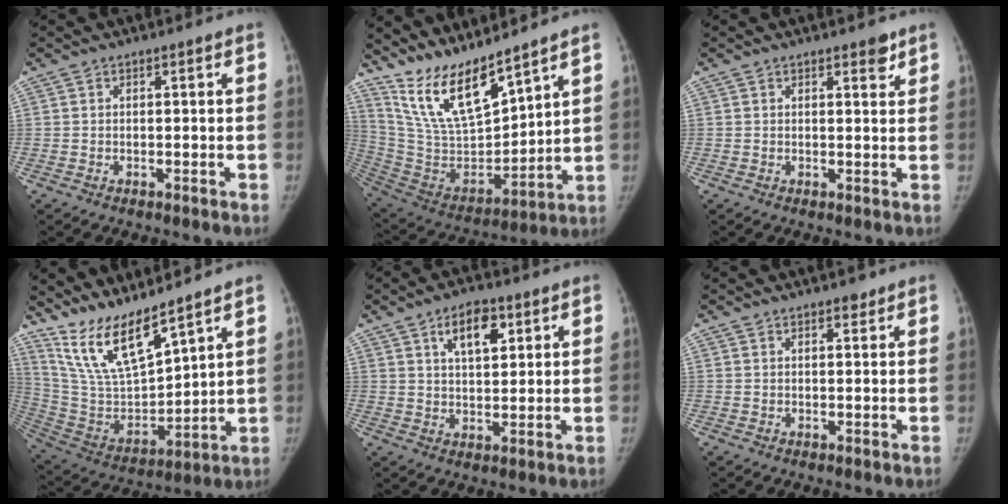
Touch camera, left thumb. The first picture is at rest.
{"total": 16.7, "force": [13.5, 4.0, 9.0], "torque": [-0.142, -0.080, 0.274]}
{"total": 2.3, "force": [1.6, 0.9, 1.3], "torque": [-0.008, -0.010, 0.021]}
{"total": 14.8, "force": [12.0, 2.9, 8.1], "torque": [-0.139, -0.070, 0.251]}
{"total": 7.8, "force": [3.8, 3.9, 5.6], "torque": [-0.069, -0.016, 0.061]}
{"total": 1.5, "force": [1.2, 0.7, 0.7], "torque": [-0.003, -0.007, 0.016]}